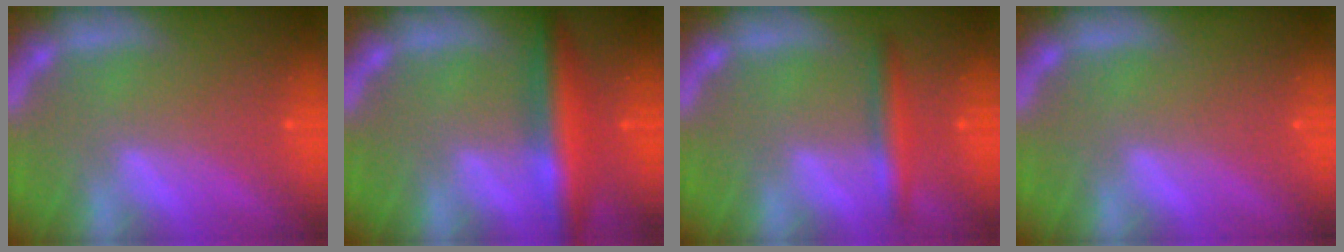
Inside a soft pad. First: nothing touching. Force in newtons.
{"total": 6.0}
{"total": 3.0}
{"total": 0.0}